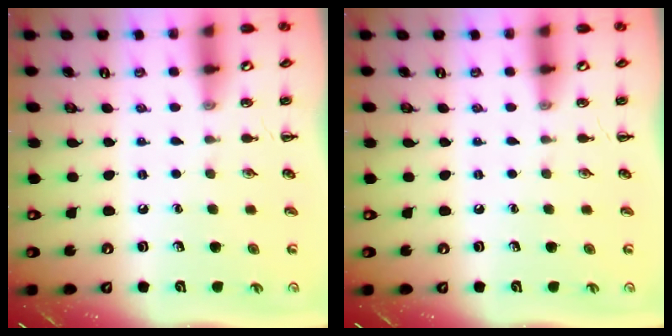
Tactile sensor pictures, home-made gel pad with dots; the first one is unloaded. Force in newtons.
{"total": 0.0}